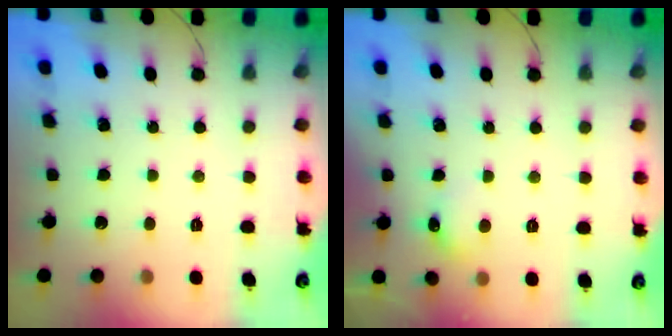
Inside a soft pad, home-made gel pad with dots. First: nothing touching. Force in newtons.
{"total": 6.3, "press": 6.1, "slide": 1.5}